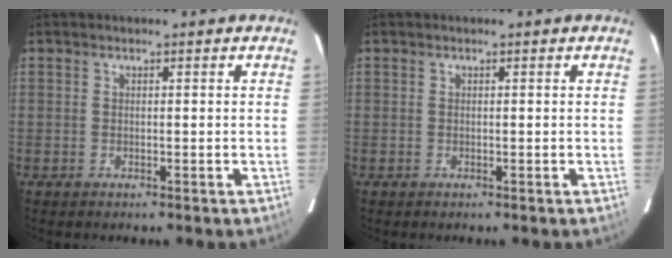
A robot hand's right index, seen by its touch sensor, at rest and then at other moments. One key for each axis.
{"total": 0.0}